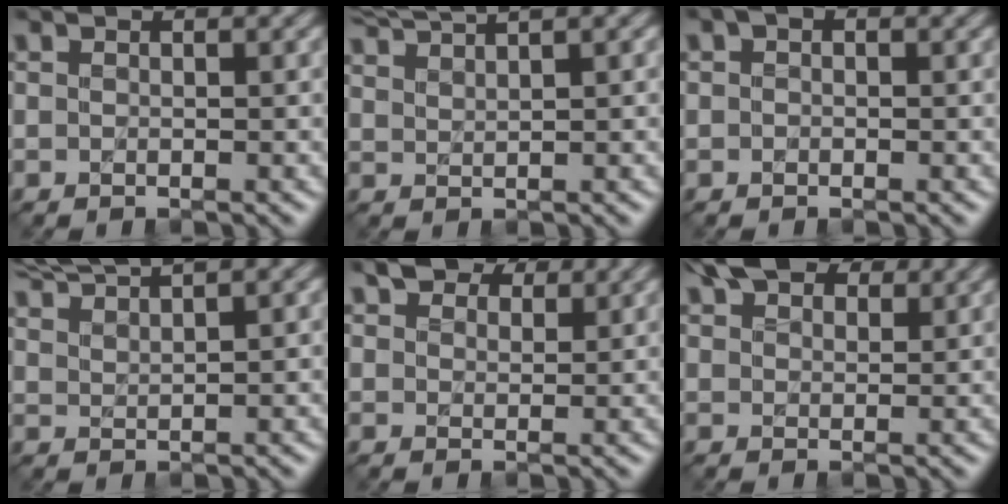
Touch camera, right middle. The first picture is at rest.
{"total": 4.9, "force": [4.5, 0.3, 1.9], "torque": [-0.031, 0.017, 0.061]}
{"total": 1.0, "force": [0.5, 0.6, 0.7], "torque": [-0.016, -0.003, -0.003]}
{"total": 5.0, "force": [4.8, 0.1, 1.6], "torque": [-0.028, 0.016, 0.069]}
{"total": 3.6, "force": [3.1, 1.5, 0.8], "torque": [-0.018, 0.007, 0.050]}
{"total": 5.4, "force": [4.4, 2.3, 2.1], "torque": [-0.034, 0.015, 0.072]}